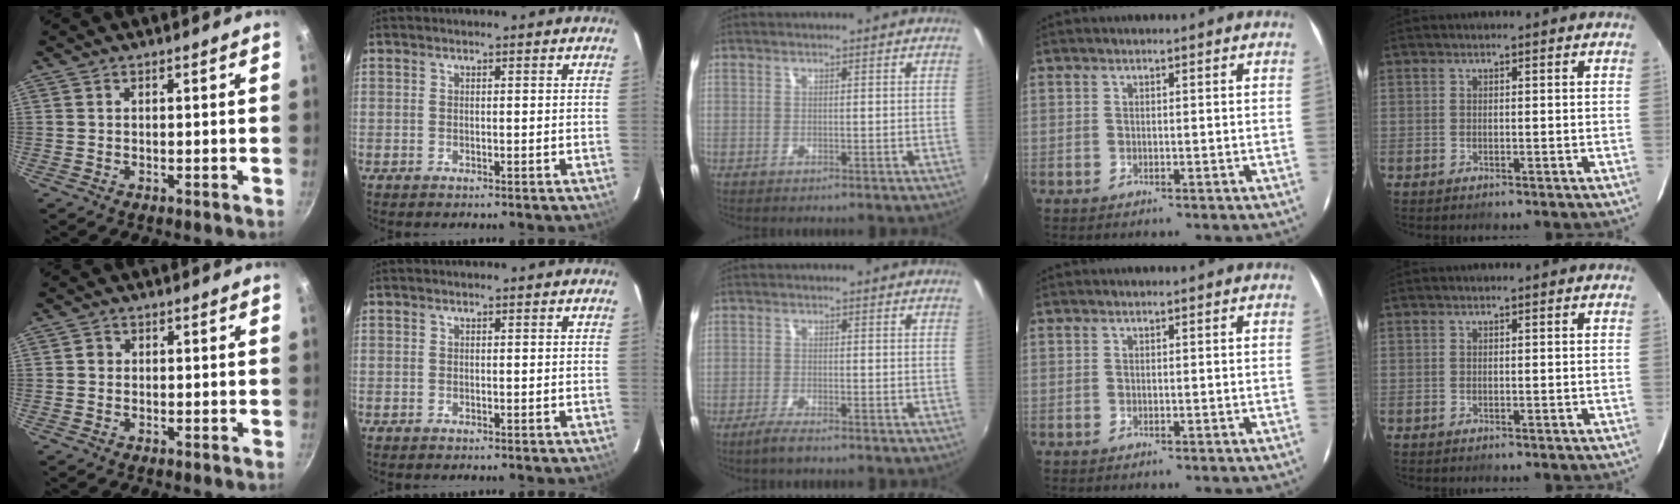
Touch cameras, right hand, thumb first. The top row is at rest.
{"thumb": {"total": 1.2, "force": [0.0, 1.1, 0.3], "torque": [-0.001, 0.003, -0.003]}, "middle": {"total": 2.7, "force": [-2.2, 0.2, 1.6], "torque": [-0.048, -0.005, -0.046]}}